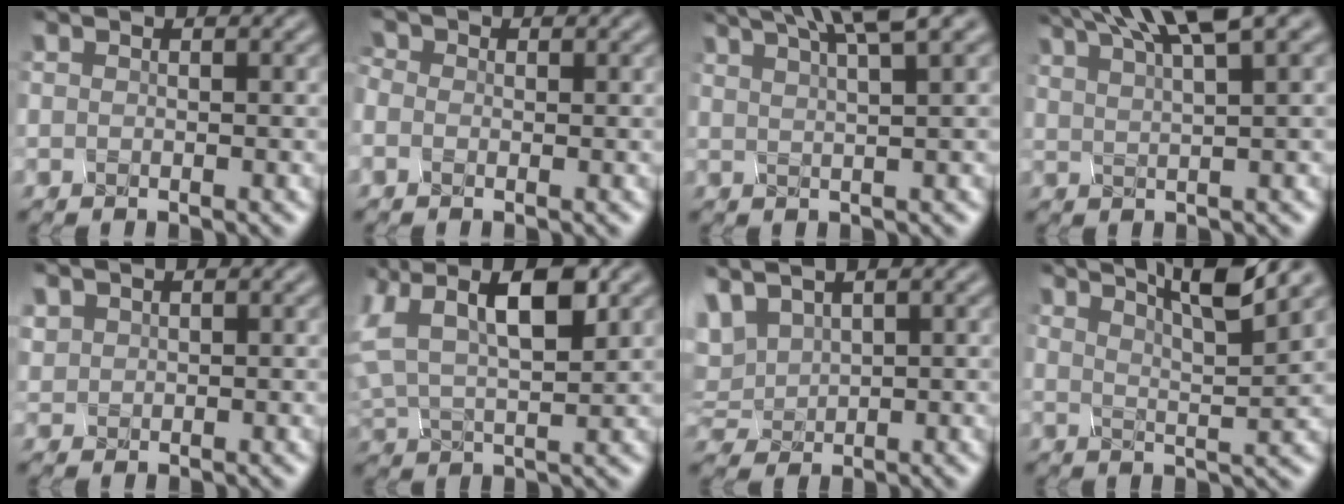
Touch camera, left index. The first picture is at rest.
{"total": 0.6, "force": [0.0, 0.6, 0.1], "torque": [-0.012, 0.006, -0.007]}
{"total": 6.0, "force": [4.3, 0.6, 4.1], "torque": [-0.052, 0.023, 0.057]}
{"total": 7.6, "force": [5.4, 1.0, 5.2], "torque": [-0.064, 0.025, 0.076]}
{"total": 1.2, "force": [0.8, -0.1, -0.8], "torque": [0.002, 0.003, 0.030]}
{"total": 10.3, "force": [4.6, 5.1, 7.7], "torque": [-0.169, 0.017, 0.087]}
{"total": 3.7, "force": [3.3, 1.3, 1.2], "torque": [-0.058, 0.018, 0.071]}
{"total": 6.7, "force": [4.6, 0.7, 4.8], "torque": [-0.070, 0.018, 0.067]}